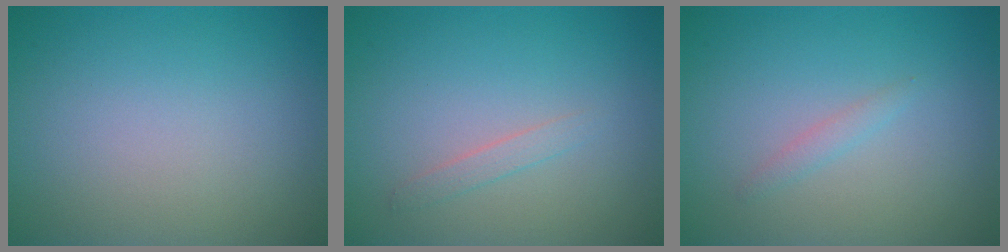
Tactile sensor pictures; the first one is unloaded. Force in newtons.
{"total": 1.0, "press": 1.0, "slide": 0.1}
{"total": 0.9, "press": 0.9, "slide": 0.1}